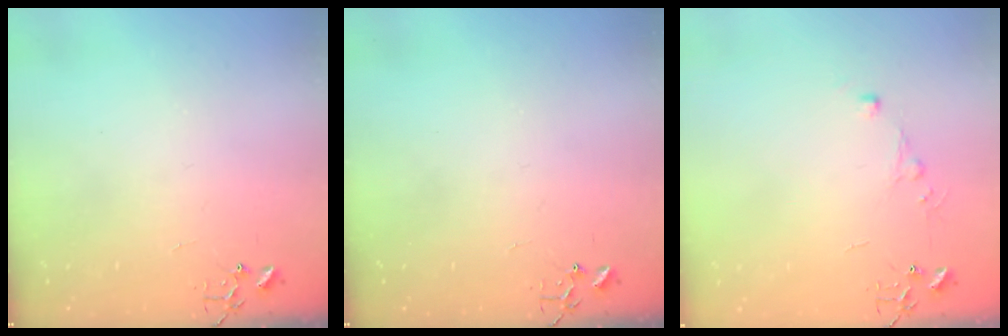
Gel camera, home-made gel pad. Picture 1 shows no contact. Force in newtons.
{"total": 0.0}
{"total": 4.4, "press": 4.4, "slide": 0.5}